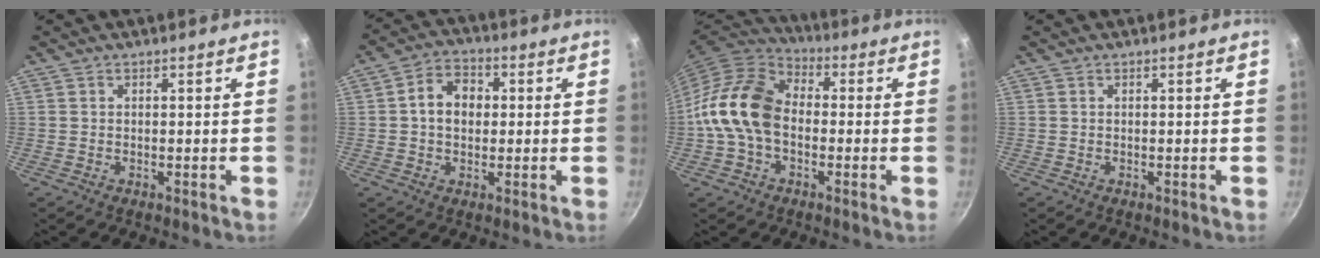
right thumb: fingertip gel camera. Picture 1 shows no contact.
{"total": 7.5, "force": [0.6, 5.8, 4.8], "torque": [-0.057, 0.014, -0.001]}
{"total": 14.2, "force": [-1.5, 10.0, 9.9], "torque": [-0.159, 0.035, -0.047]}
{"total": 0.0}